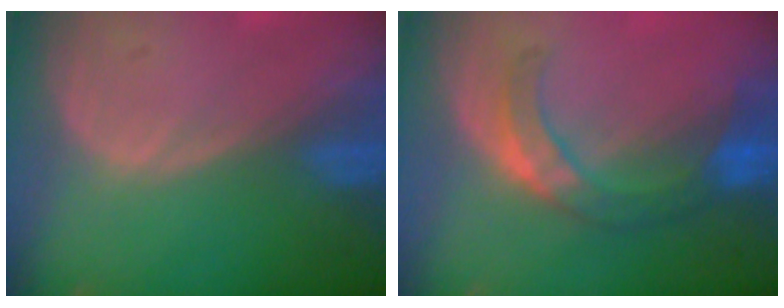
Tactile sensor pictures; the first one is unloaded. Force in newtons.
{"total": 7.6, "press": 6.7, "slide": 3.6}